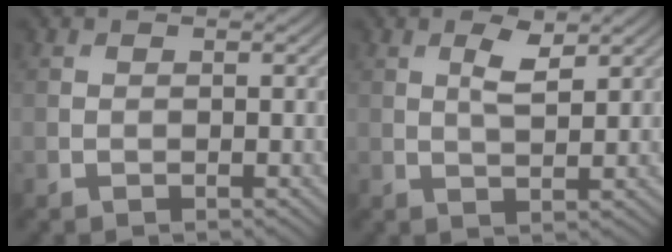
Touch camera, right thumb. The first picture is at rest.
{"total": 3.1, "force": [1.5, 0.9, 2.5], "torque": [-0.052, -0.003, 0.029]}